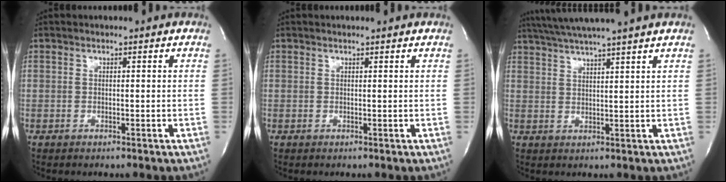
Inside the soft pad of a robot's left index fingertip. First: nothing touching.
{"total": 1.8, "force": [1.7, -0.1, 0.5], "torque": [-0.007, 0.010, 0.022]}
{"total": 10.6, "force": [9.1, -1.5, 5.2], "torque": [-0.093, 0.021, 0.135]}